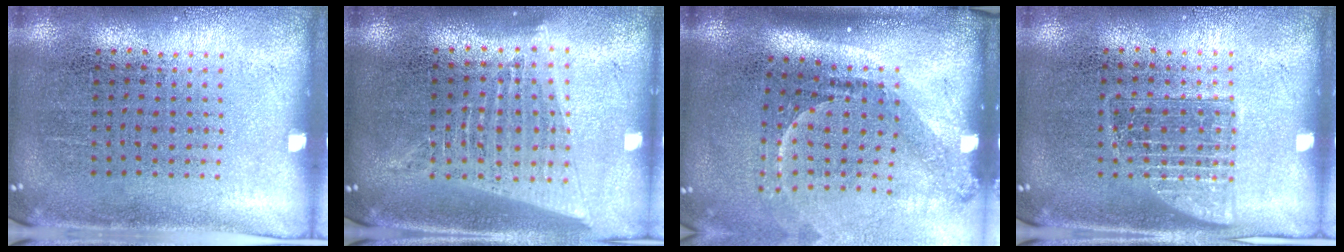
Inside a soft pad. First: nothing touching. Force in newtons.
{"total": 1.8, "press": 1.6, "slide": 0.9}
{"total": 2.3, "press": 1.5, "slide": 1.7}
{"total": 1.0, "press": 1.0, "slide": 0.3}